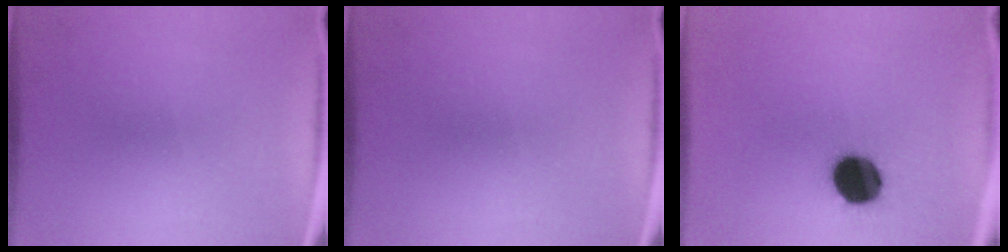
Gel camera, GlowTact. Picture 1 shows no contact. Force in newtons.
{"total": 0.0}
{"total": 13.4}